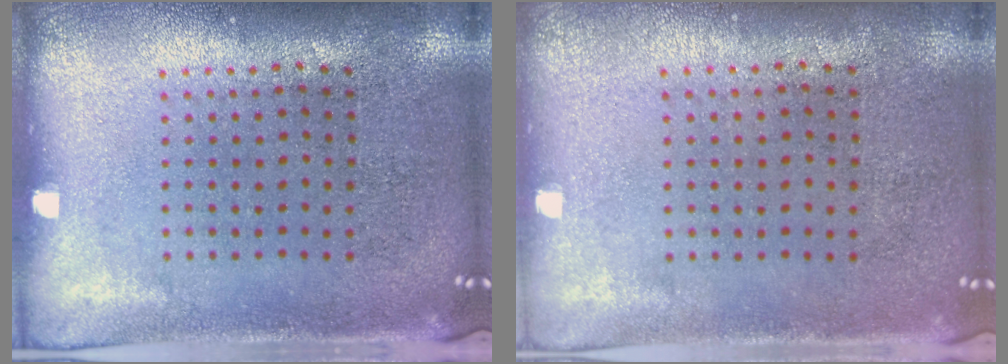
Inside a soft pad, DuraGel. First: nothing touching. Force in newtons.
{"total": 0.0}